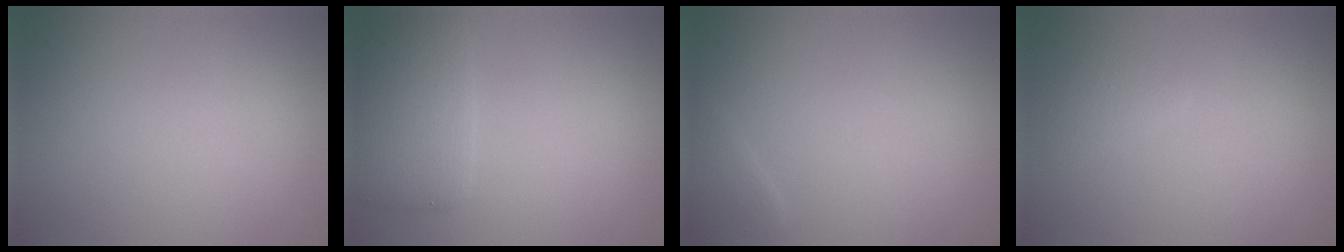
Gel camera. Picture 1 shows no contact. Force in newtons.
{"total": 3.7, "press": 3.7, "slide": 0.2}
{"total": 1.4, "press": 1.4, "slide": 0.1}
{"total": 1.3, "press": 1.3, "slide": 0.1}